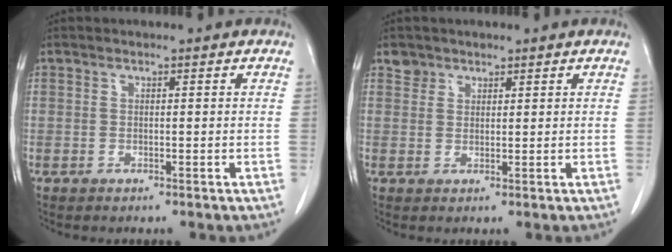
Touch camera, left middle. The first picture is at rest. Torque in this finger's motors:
{"motor_torque": [0.07, -0.06, -0.11, 0.00]}